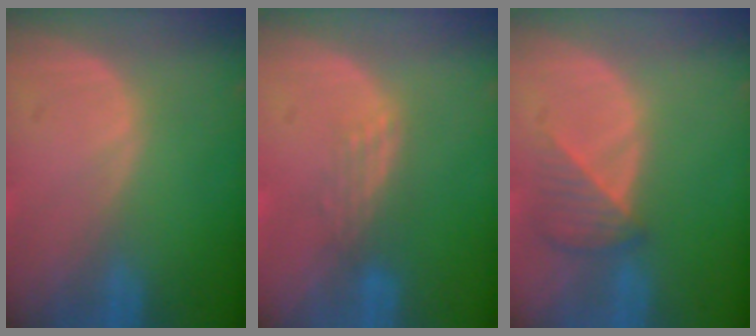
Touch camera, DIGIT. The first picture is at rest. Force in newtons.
{"total": 3.0, "press": 2.5, "slide": 1.7}
{"total": 3.5, "press": 3.5, "slide": 0.4}